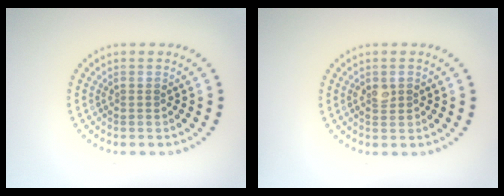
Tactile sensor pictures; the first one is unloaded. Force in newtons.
{"total": 1.4, "press": 1.4, "slide": 0.1}